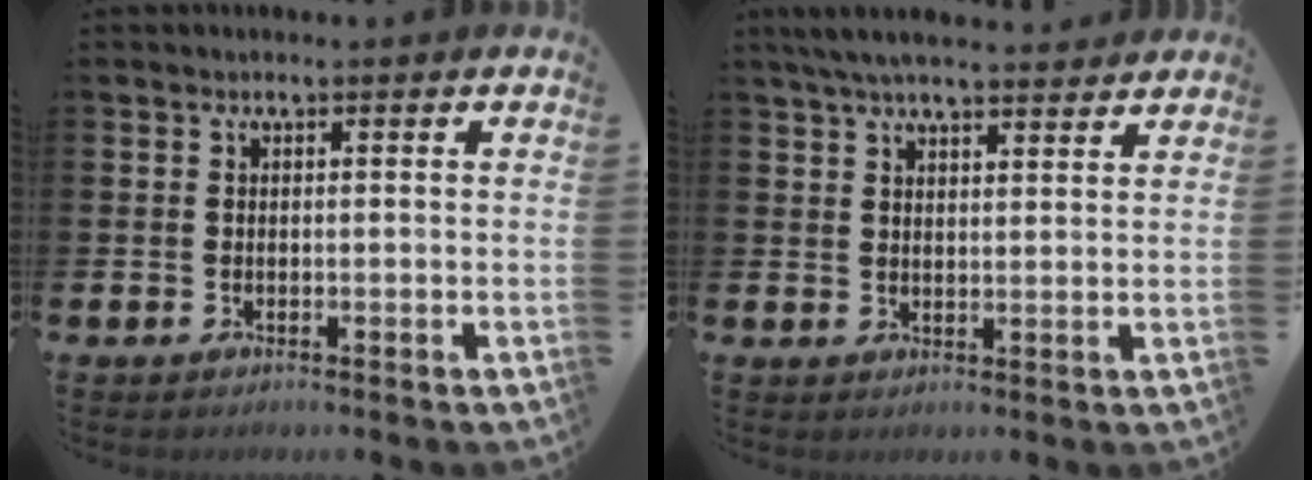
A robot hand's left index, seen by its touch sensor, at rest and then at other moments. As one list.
[{"total": 5.2, "force": [4.8, 0.8, 1.8], "torque": [-0.046, -0.014, 0.089]}]